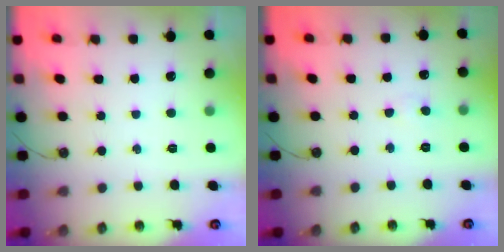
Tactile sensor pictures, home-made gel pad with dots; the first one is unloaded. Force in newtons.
{"total": 3.5, "press": 3.4, "slide": 0.6}